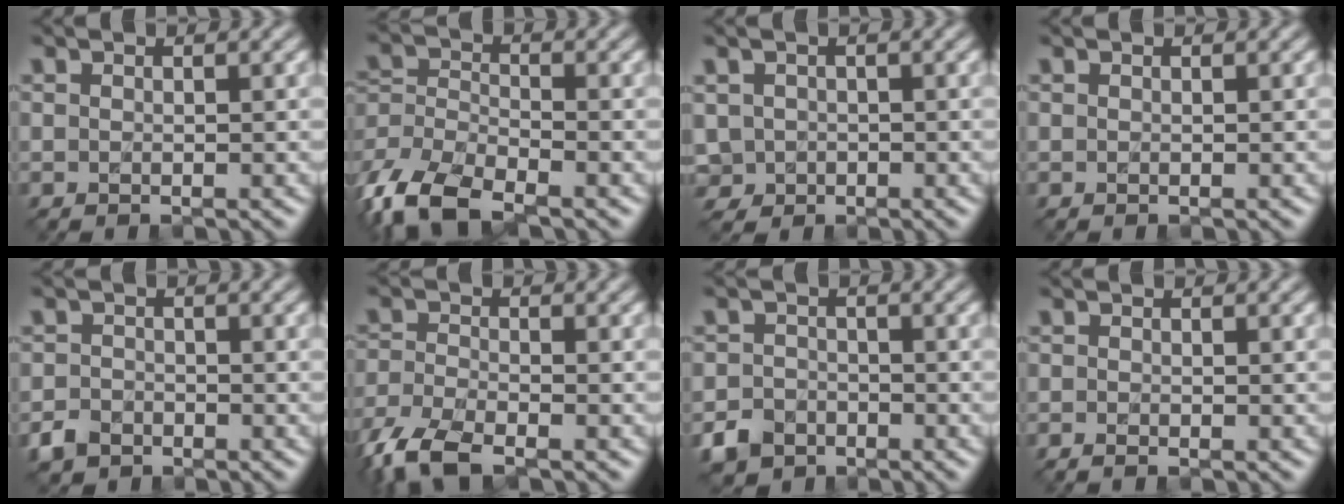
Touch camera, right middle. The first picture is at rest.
{"total": 6.6, "force": [-4.6, 3.0, 3.7], "torque": [-0.087, -0.001, -0.096]}
{"total": 1.2, "force": [0.0, 1.1, -0.5], "torque": [0.011, 0.003, -0.001]}
{"total": 0.0}
{"total": 1.5, "force": [-1.2, 0.9, -0.2], "torque": [0.003, 0.009, -0.029]}
{"total": 5.8, "force": [-4.4, 1.9, 3.3], "torque": [-0.081, -0.011, -0.096]}
{"total": 2.2, "force": [-1.6, 1.6, 0.0], "torque": [-0.002, 0.008, -0.034]}
{"total": 0.7, "force": [-0.6, 0.0, 0.3], "torque": [-0.005, -0.002, -0.017]}